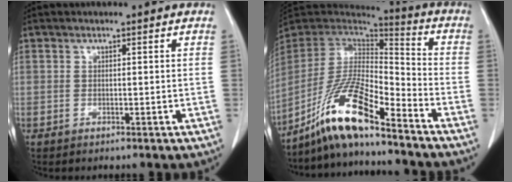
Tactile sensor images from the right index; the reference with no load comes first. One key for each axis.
{"total": 14.0, "fx": -10.0, "fy": 1.8, "fz": 9.6, "tx": -0.185, "ty": 0.002, "tz": -0.184}